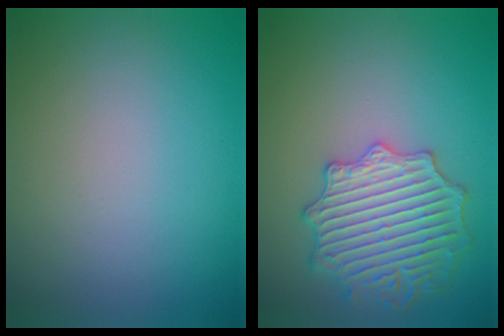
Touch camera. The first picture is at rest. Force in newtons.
{"total": 5.0, "press": 4.8, "slide": 1.4}